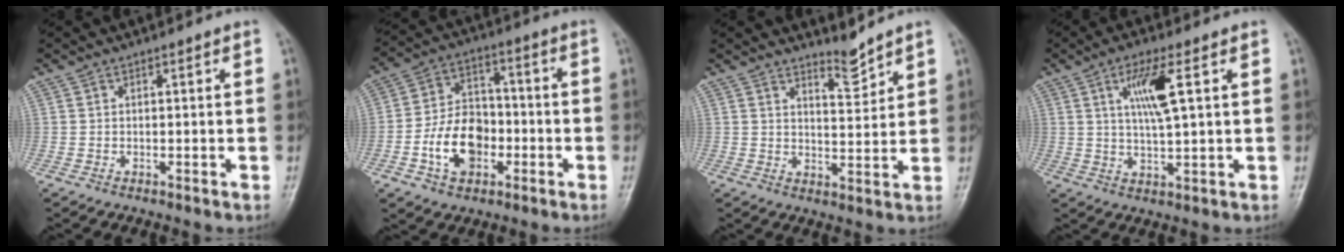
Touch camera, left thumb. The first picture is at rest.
{"total": 12.5, "force": [-3.8, 8.9, 7.9], "torque": [-0.114, 0.032, -0.068]}
{"total": 3.9, "force": [3.7, 0.5, 1.0], "torque": [-0.009, -0.044, 0.069]}
{"total": 8.0, "force": [2.6, 1.6, 7.4], "torque": [-0.144, -0.010, 0.049]}